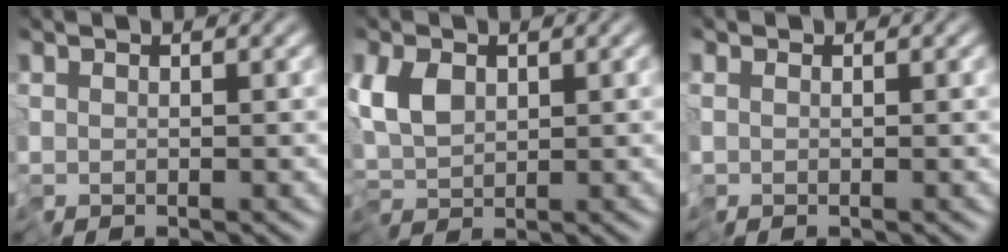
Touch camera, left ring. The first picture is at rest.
{"total": 3.3, "force": [-0.2, 2.2, 2.5], "torque": [-0.051, 0.004, -0.012]}
{"total": 0.7, "force": [0.0, 0.7, 0.2], "torque": [-0.006, 0.000, -0.003]}